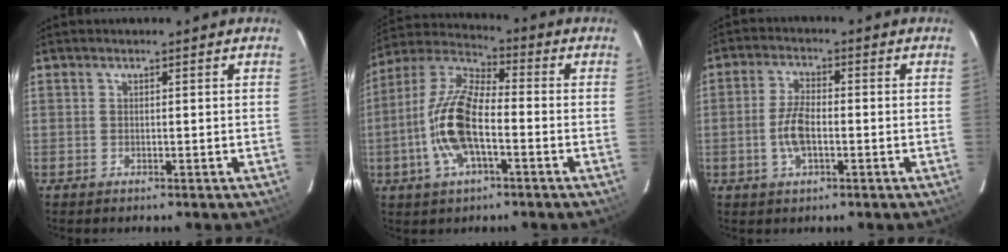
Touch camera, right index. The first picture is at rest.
{"total": 14.3, "force": [-3.8, 5.7, 12.6], "torque": [-0.264, 0.003, -0.080]}
{"total": 5.9, "force": [-1.5, 2.6, 5.1], "torque": [-0.108, 0.004, -0.028]}